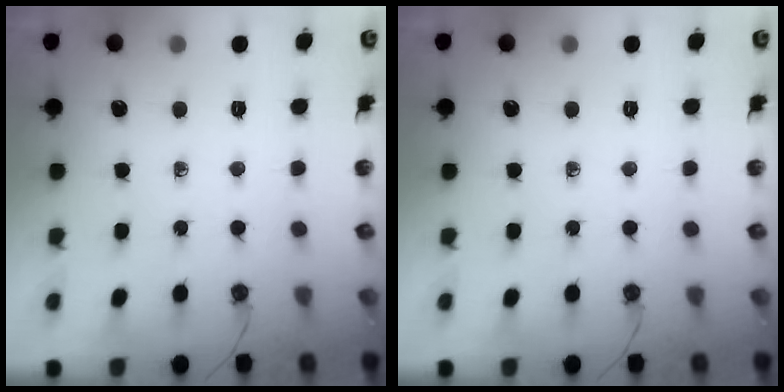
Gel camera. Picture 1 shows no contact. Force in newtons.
{"total": 0.0}